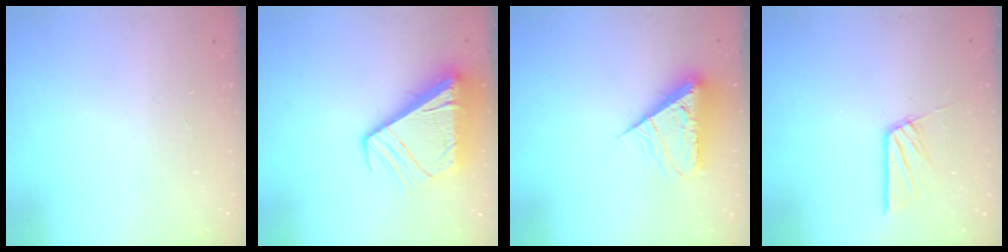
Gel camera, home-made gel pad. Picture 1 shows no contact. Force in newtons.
{"total": 13.5, "press": 13.4, "slide": 1.6}
{"total": 8.5, "press": 8.4, "slide": 1.2}
{"total": 10.4, "press": 10.4, "slide": 1.0}